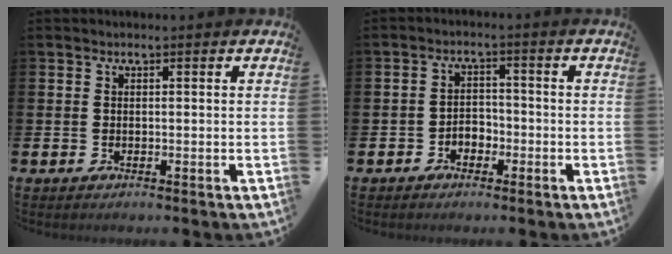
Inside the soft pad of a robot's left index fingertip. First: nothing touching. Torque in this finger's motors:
{"motor_torque": [-0.10, 0.18, -0.01, 0.05]}